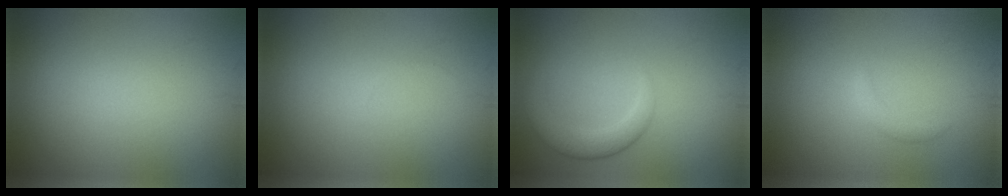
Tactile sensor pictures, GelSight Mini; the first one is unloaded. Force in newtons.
{"total": 0.0}
{"total": 3.1, "press": 3.1, "slide": 0.3}
{"total": 1.0, "press": 1.0, "slide": 0.0}